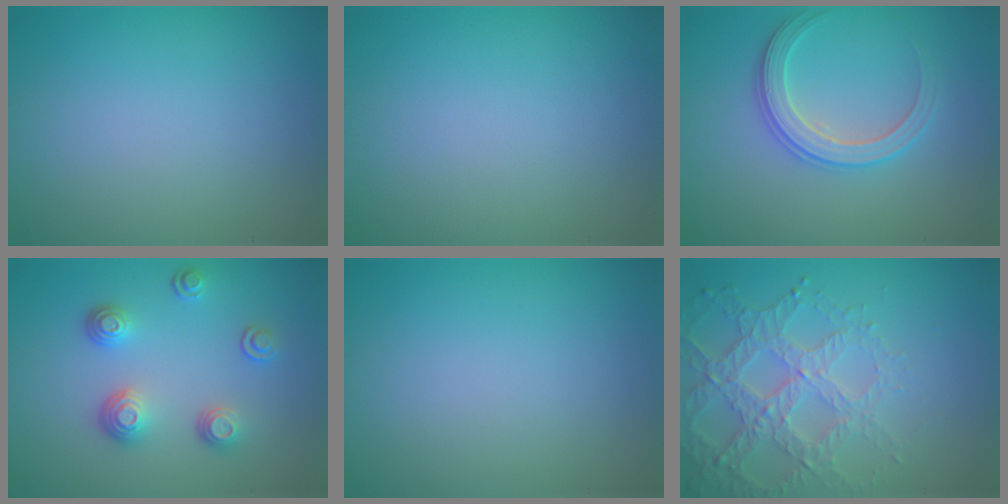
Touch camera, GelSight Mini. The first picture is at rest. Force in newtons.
{"total": 0.0}
{"total": 2.8, "press": 2.8, "slide": 0.3}
{"total": 3.4, "press": 2.7, "slide": 2.0}
{"total": 0.0}
{"total": 4.7, "press": 4.1, "slide": 2.4}